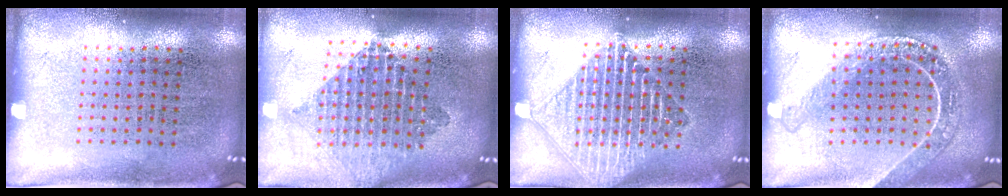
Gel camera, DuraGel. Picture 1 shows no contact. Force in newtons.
{"total": 2.1, "press": 1.7, "slide": 1.2}
{"total": 2.1, "press": 2.1, "slide": 0.3}
{"total": 1.9, "press": 1.7, "slide": 0.8}